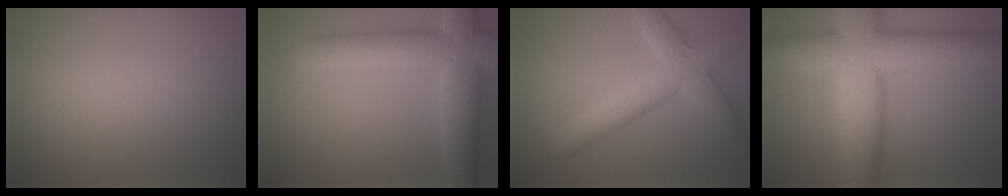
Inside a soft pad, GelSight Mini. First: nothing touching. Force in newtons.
{"total": 9.5, "press": 9.4, "slide": 0.4}
{"total": 5.3, "press": 5.3, "slide": 0.2}
{"total": 12.5, "press": 12.5, "slide": 0.2}